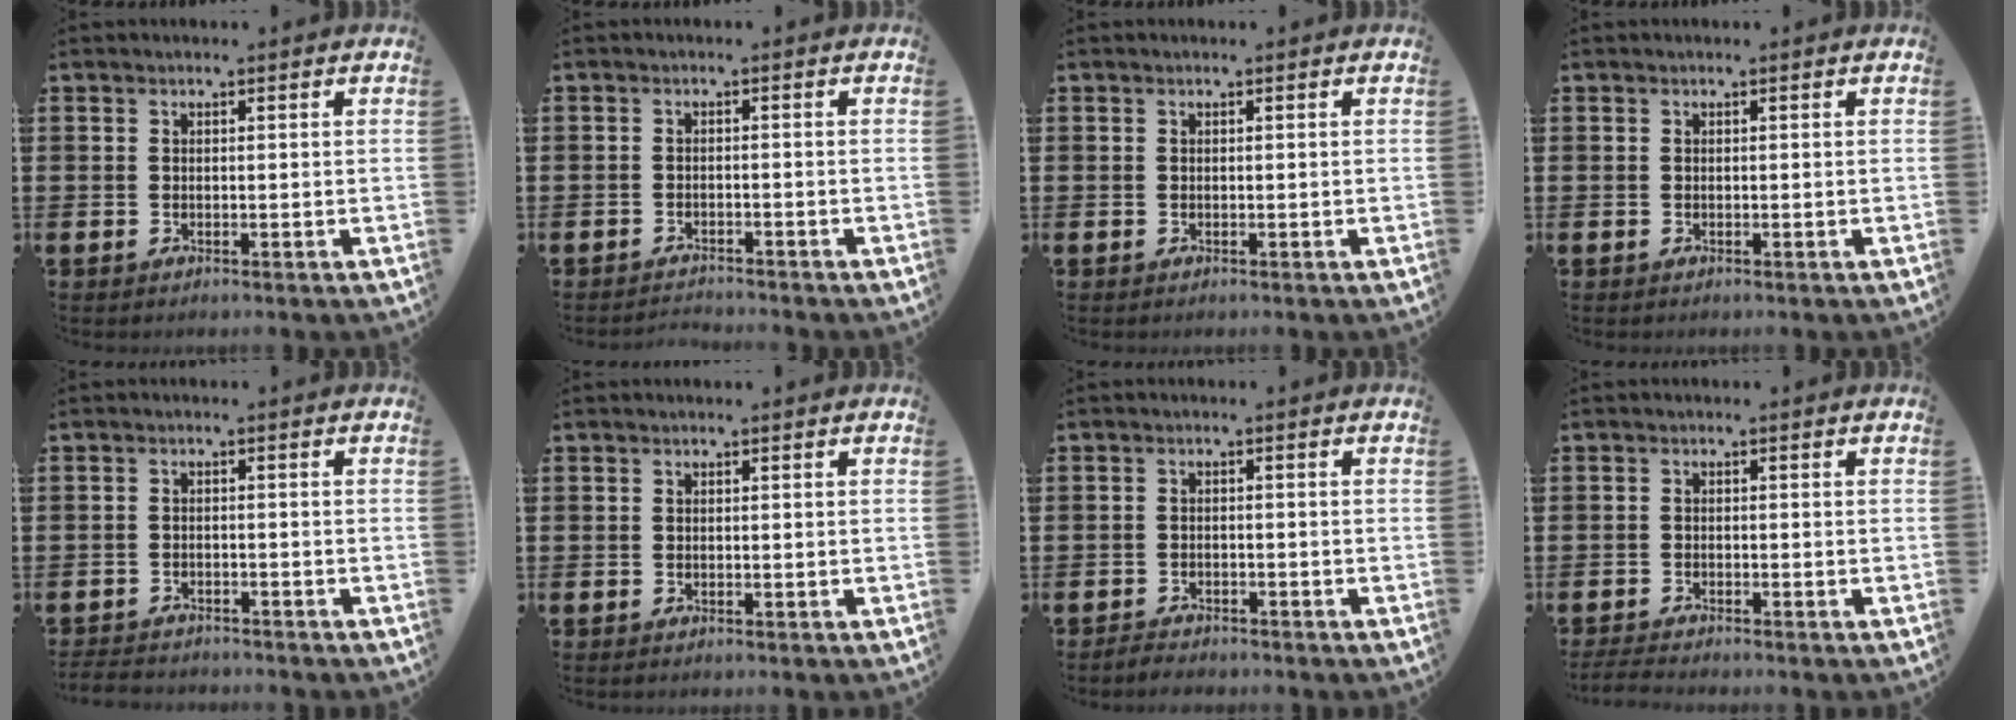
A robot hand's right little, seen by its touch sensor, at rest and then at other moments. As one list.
[{"total": 1.4, "force": [-1.4, -0.1, -0.1], "torque": [-0.002, 0.003, -0.029]}, {"total": 0.0}, {"total": 0.0}, {"total": 1.9, "force": [-1.9, 0.1, -0.1], "torque": [-0.004, 0.001, -0.042]}, {"total": 0.0}, {"total": 1.5, "force": [-1.4, 0.2, 0.0], "torque": [-0.005, 0.003, -0.031]}, {"total": 1.5, "force": [-1.3, 0.1, 0.6], "torque": [-0.011, 0.002, -0.026]}]